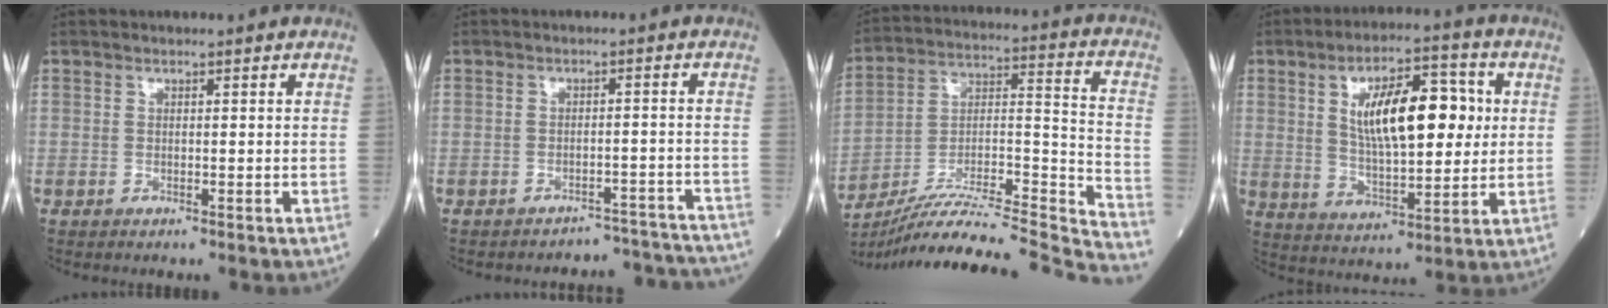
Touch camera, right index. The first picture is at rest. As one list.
[{"total": 9.9, "force": [-9.8, 1.4, -1.1], "torque": [0.031, 0.037, -0.104]}, {"total": 29.6, "force": [-27.6, -0.5, 10.8], "torque": [-0.135, -0.012, -0.417]}, {"total": 13.7, "force": [2.9, 4.7, 12.5], "torque": [-0.214, 0.016, 0.051]}]